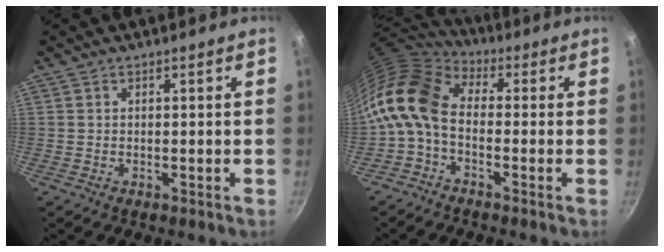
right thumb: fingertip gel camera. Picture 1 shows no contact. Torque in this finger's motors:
{"motor_torque": [1.15, 3.16, 2.04, -0.71, 0.23]}